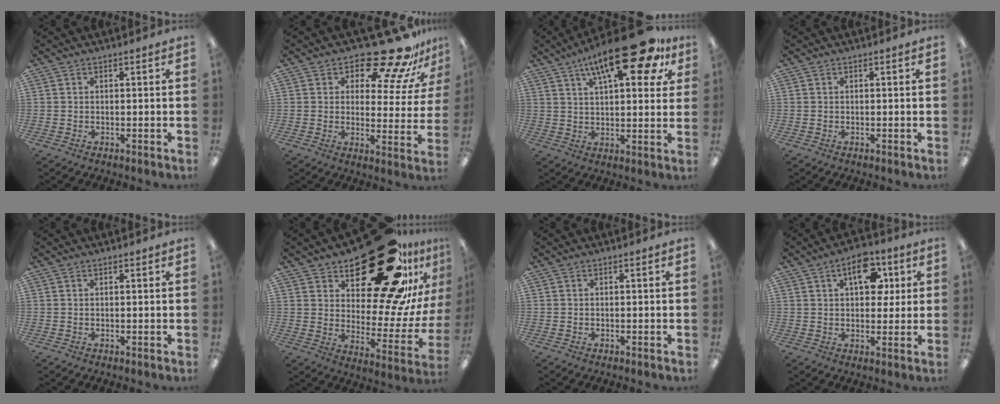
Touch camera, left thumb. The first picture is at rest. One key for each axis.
{"total": 17.2, "fx": 13.9, "fy": 5.7, "fz": 8.3, "tx": -0.130, "ty": -0.100, "tz": 0.236}
{"total": 20.2, "fx": 11.7, "fy": 6.9, "fz": 14.9, "tx": -0.223, "ty": -0.054, "tz": 0.183}
{"total": 0.0}
{"total": 0.6, "fx": 0.4, "fy": 0.3, "fz": 0.2, "tx": 0.003, "ty": -0.001, "tz": 0.005}
{"total": 30.9, "fx": 20.1, "fy": 13.3, "fz": 19.3, "tx": -0.236, "ty": -0.141, "tz": 0.351}
{"total": 0.0}
{"total": 10.8, "fx": 4.1, "fy": 6.4, "fz": 7.7, "tx": -0.092, "ty": -0.008, "tz": 0.065}